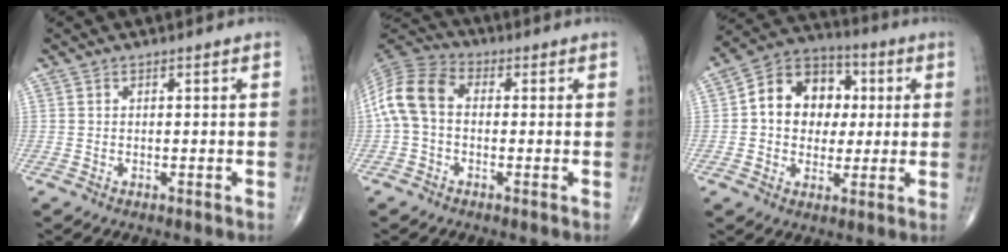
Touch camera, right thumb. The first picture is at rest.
{"total": 10.3, "force": [-0.2, 7.2, 7.4], "torque": [-0.147, 0.028, -0.017]}
{"total": 14.0, "force": [1.7, 11.1, 8.3], "torque": [-0.085, 0.017, 0.020]}